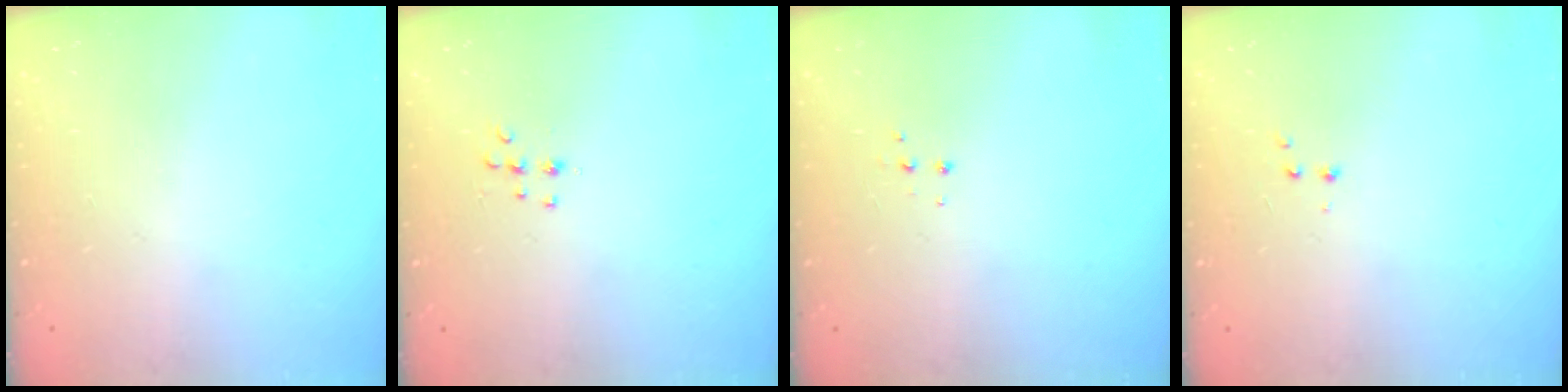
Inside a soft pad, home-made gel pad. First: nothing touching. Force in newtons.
{"total": 5.8, "press": 5.8, "slide": 0.4}
{"total": 3.9, "press": 3.9, "slide": 0.5}
{"total": 2.6, "press": 2.5, "slide": 0.6}